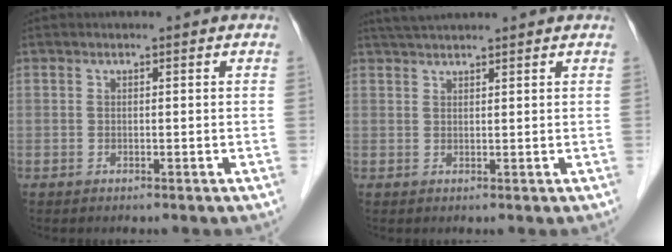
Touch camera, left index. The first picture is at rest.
{"total": 4.5, "force": [4.1, -0.1, 1.9], "torque": [-0.030, 0.033, 0.070]}